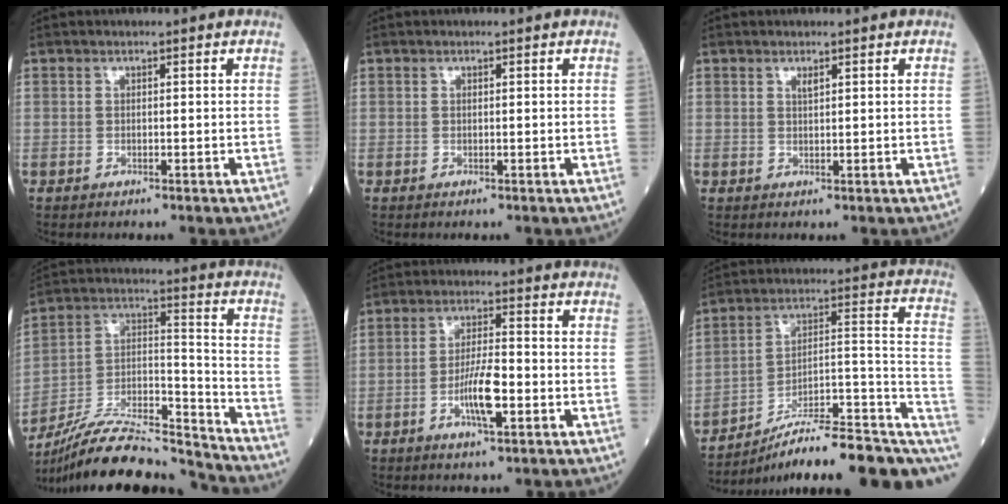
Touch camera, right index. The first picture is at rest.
{"total": 0.0}
{"total": 0.9, "force": [0.6, 0.2, 0.6], "torque": [-0.014, -0.004, 0.011]}
{"total": 20.5, "force": [-19.2, 1.9, 7.1], "torque": [-0.141, 0.010, -0.330]}
{"total": 6.4, "force": [-2.2, 1.1, 5.9], "torque": [-0.113, 0.000, -0.041]}
{"total": 21.0, "force": [-13.5, 4.2, 15.5], "torque": [-0.156, 0.048, -0.198]}